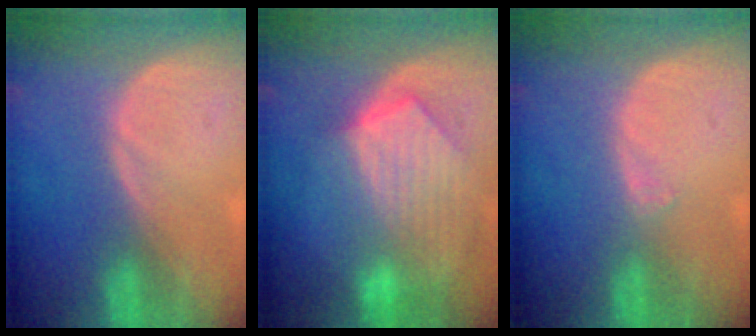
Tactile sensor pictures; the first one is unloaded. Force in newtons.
{"total": 9.4, "press": 8.3, "slide": 4.4}
{"total": 0.6, "press": 0.5, "slide": 0.2}